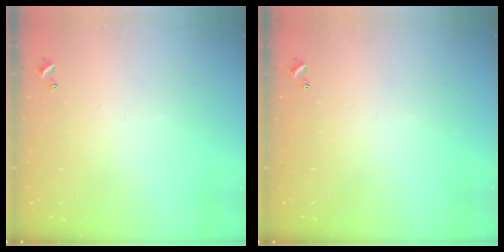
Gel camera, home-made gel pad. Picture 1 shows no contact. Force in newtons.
{"total": 0.0}